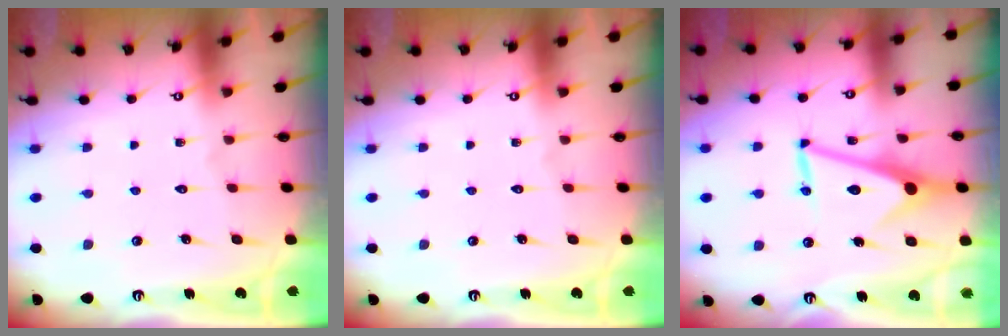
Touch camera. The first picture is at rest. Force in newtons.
{"total": 0.0}
{"total": 12.5, "press": 12.5, "slide": 0.6}